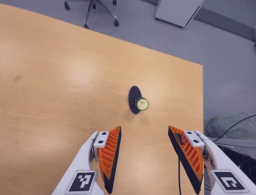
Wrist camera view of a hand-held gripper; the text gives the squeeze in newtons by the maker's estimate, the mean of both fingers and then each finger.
{"total": 0.0}